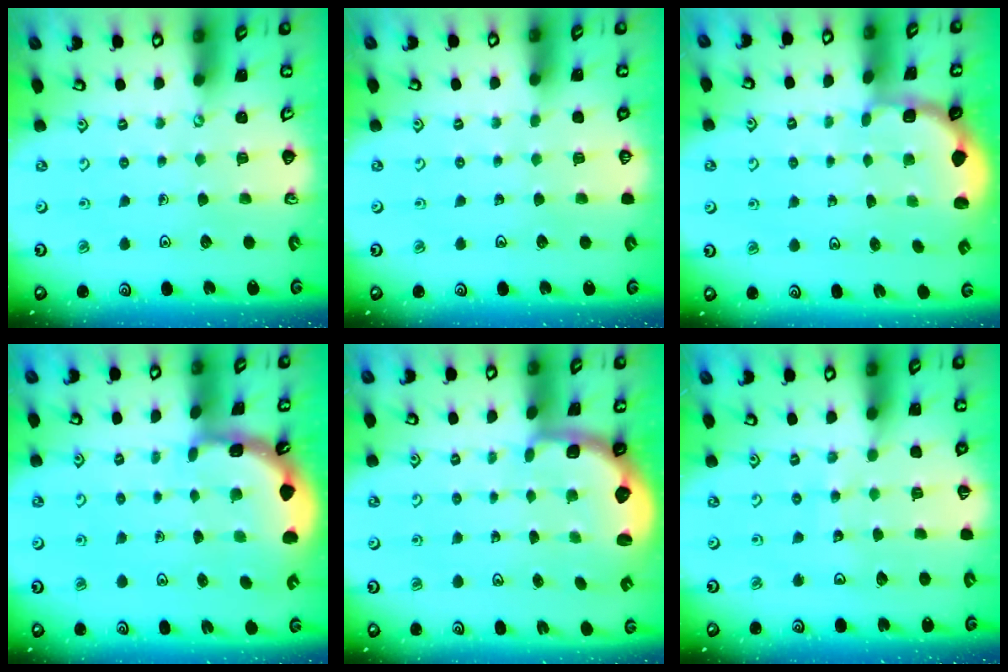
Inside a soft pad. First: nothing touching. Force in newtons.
{"total": 0.0}
{"total": 1.8, "press": 1.7, "slide": 0.7}
{"total": 3.1, "press": 3.1, "slide": 0.3}
{"total": 2.9, "press": 1.8, "slide": 2.2}
{"total": 7.8, "press": 7.8, "slide": 0.9}